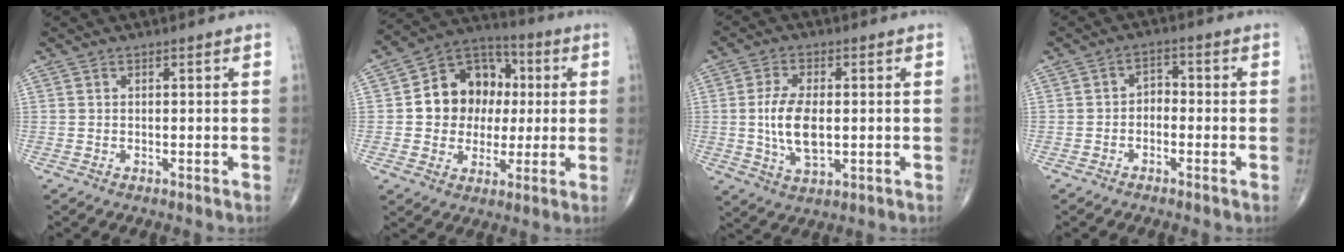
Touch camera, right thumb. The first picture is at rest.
{"total": 14.8, "force": [1.2, 12.1, 8.3], "torque": [-0.076, 0.022, 0.016]}
{"total": 9.0, "force": [-0.3, 4.5, 7.8], "torque": [-0.151, -0.008, -0.003]}
{"total": 2.9, "force": [-1.1, 2.1, 1.7], "torque": [-0.010, 0.023, -0.031]}